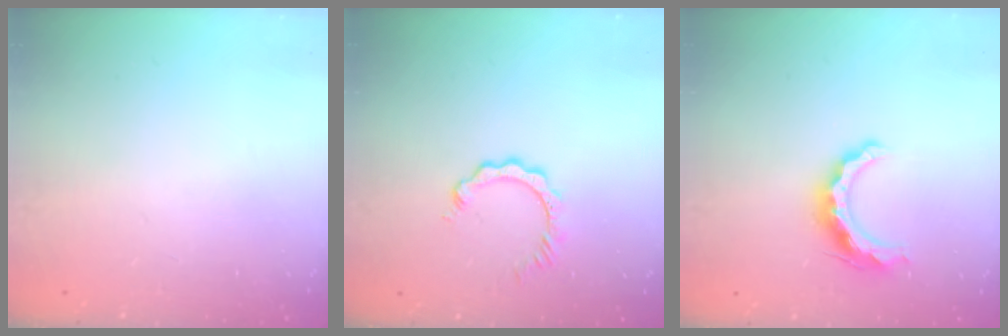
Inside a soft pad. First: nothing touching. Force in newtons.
{"total": 2.8, "press": 2.7, "slide": 0.4}
{"total": 10.0, "press": 10.0, "slide": 1.3}